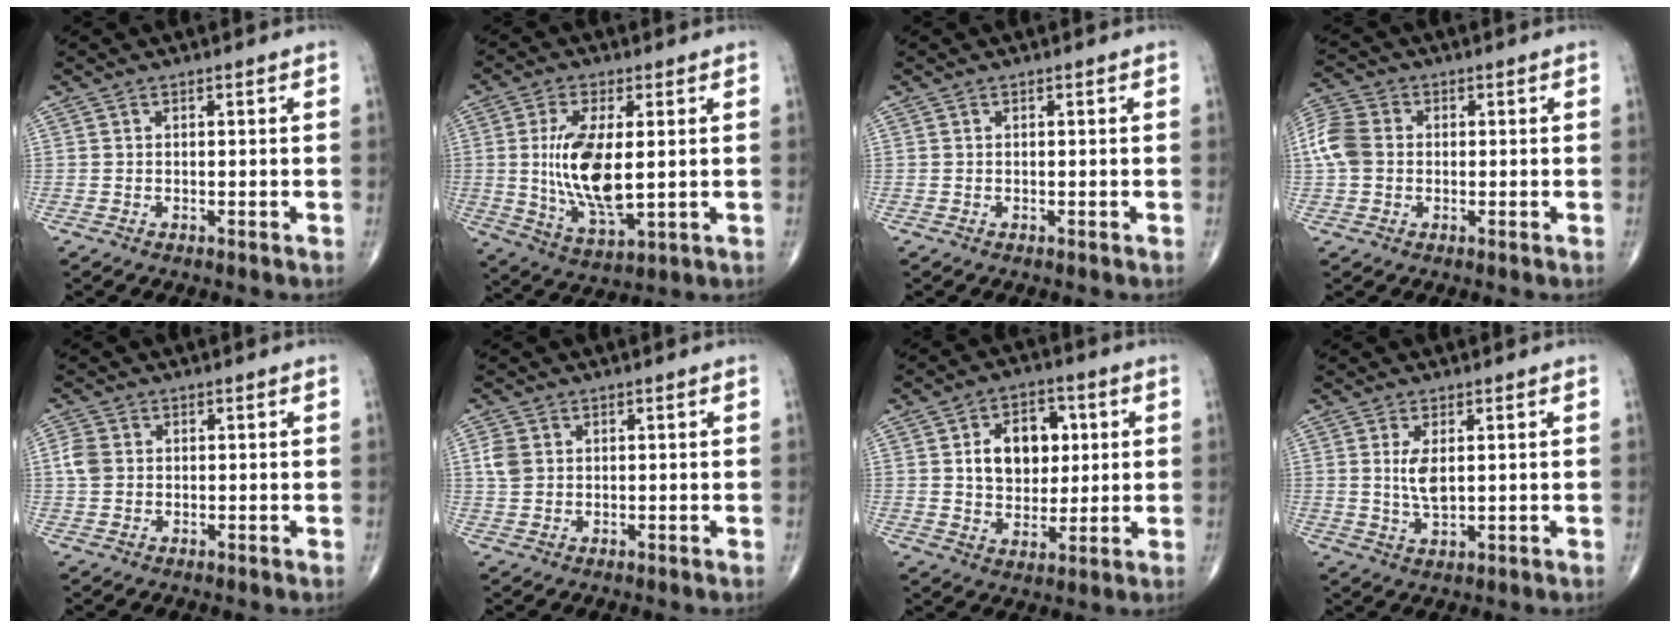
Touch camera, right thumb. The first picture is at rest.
{"total": 13.4, "force": [0.8, 5.5, 12.2], "torque": [-0.239, -0.021, 0.024]}
{"total": 0.0}
{"total": 8.0, "force": [0.1, 6.3, 4.9], "torque": [-0.111, 0.019, -0.006]}
{"total": 3.6, "force": [0.4, 2.9, 2.0], "torque": [-0.045, 0.006, 0.004]}
{"total": 3.6, "force": [0.8, 2.8, 2.0], "torque": [-0.039, 0.003, 0.016]}
{"total": 11.9, "force": [2.4, 8.5, 8.1], "torque": [-0.083, 0.000, 0.042]}
{"total": 4.6, "force": [1.0, 2.0, 4.1], "torque": [-0.079, -0.012, 0.025]}